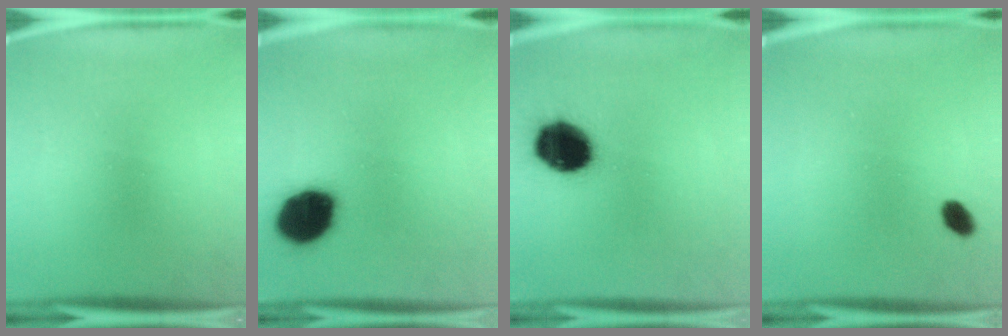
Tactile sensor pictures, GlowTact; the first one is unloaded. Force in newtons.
{"total": 15.0}
{"total": 16.6}
{"total": 2.4}